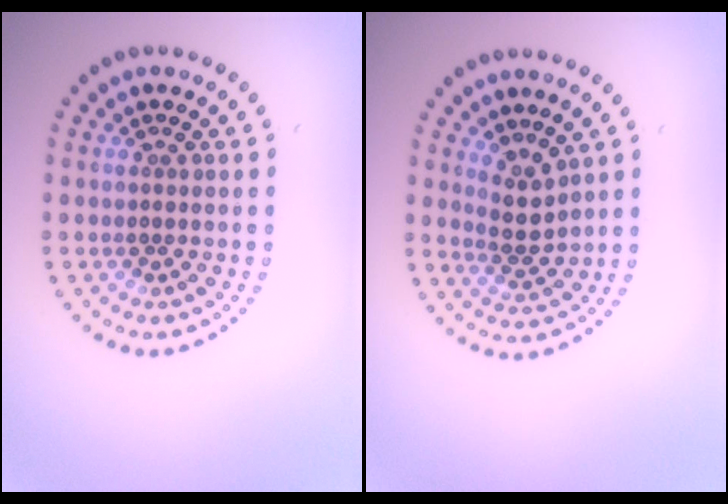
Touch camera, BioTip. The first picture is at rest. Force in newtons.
{"total": 2.3, "press": 1.8, "slide": 1.5}